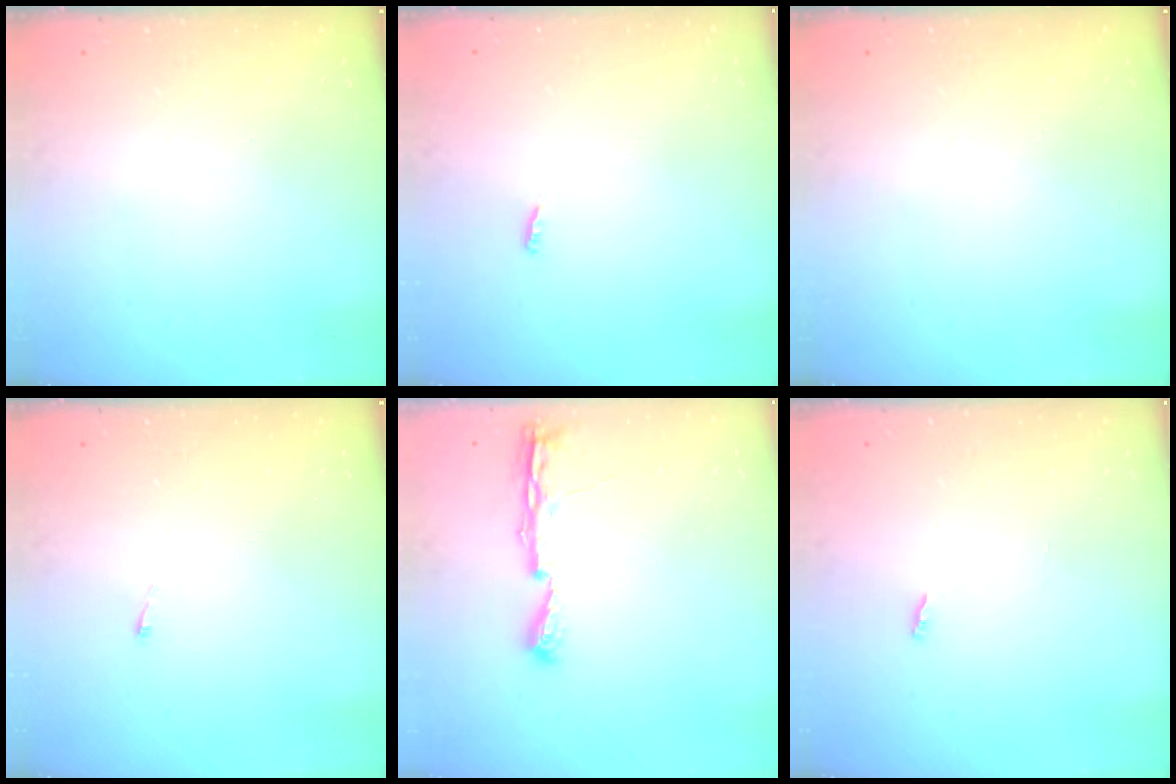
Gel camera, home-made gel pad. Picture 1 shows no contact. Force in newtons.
{"total": 2.8, "press": 2.7, "slide": 0.8}
{"total": 0.0}
{"total": 2.7, "press": 2.7, "slide": 0.4}
{"total": 7.1, "press": 7.1, "slide": 0.8}
{"total": 1.9, "press": 1.9, "slide": 0.2}